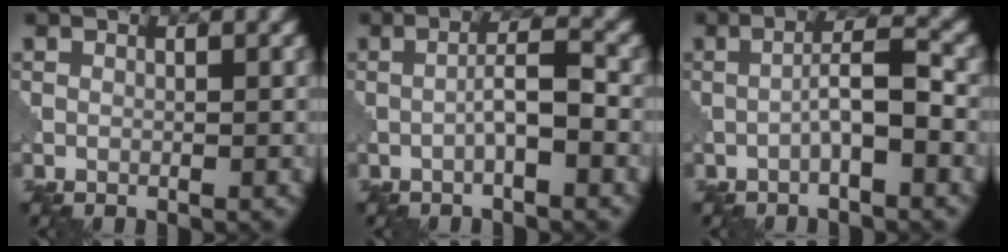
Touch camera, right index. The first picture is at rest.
{"total": 2.7, "force": [-1.0, 0.4, 2.5], "torque": [-0.045, 0.012, -0.022]}
{"total": 3.3, "force": [-1.2, 0.5, 3.0], "torque": [-0.054, 0.014, -0.026]}